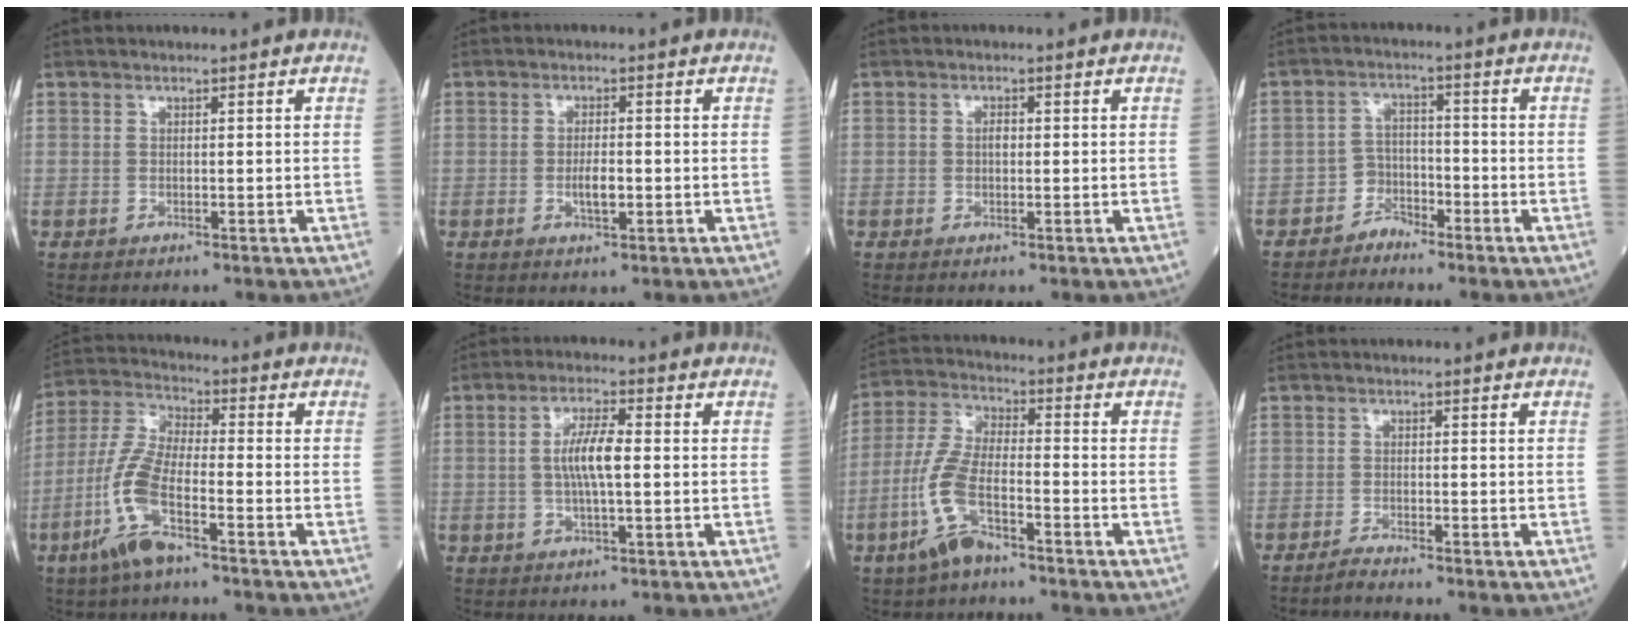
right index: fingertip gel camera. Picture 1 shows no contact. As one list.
[{"total": 3.0, "force": [-0.7, 0.8, 2.8], "torque": [-0.052, 0.001, -0.011]}, {"total": 1.3, "force": [0.0, 0.8, 1.1], "torque": [-0.021, 0.004, -0.002]}, {"total": 3.3, "force": [-2.6, 2.1, 0.1], "torque": [0.003, 0.009, -0.051]}, {"total": 10.4, "force": [-5.1, 2.4, 8.8], "torque": [-0.201, -0.008, -0.104]}, {"total": 6.1, "force": [0.2, 1.0, 6.0], "torque": [-0.118, 0.006, 0.000]}, {"total": 9.5, "force": [-4.8, 3.0, 7.6], "torque": [-0.179, -0.003, -0.097]}, {"total": 1.6, "force": [-1.6, -0.3, 0.3], "torque": [-0.011, -0.004, -0.032]}]